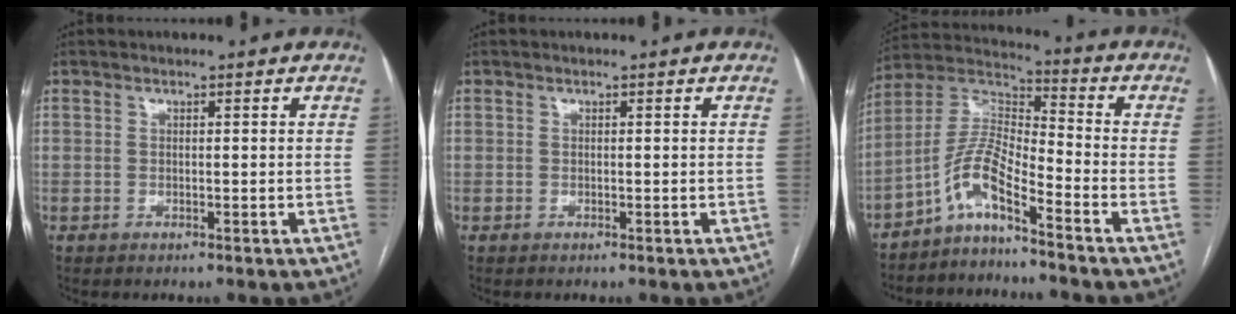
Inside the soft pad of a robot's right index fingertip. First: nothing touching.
{"total": 0.0}
{"total": 8.1, "force": [-5.5, 0.9, 5.9], "torque": [-0.131, 0.020, -0.112]}